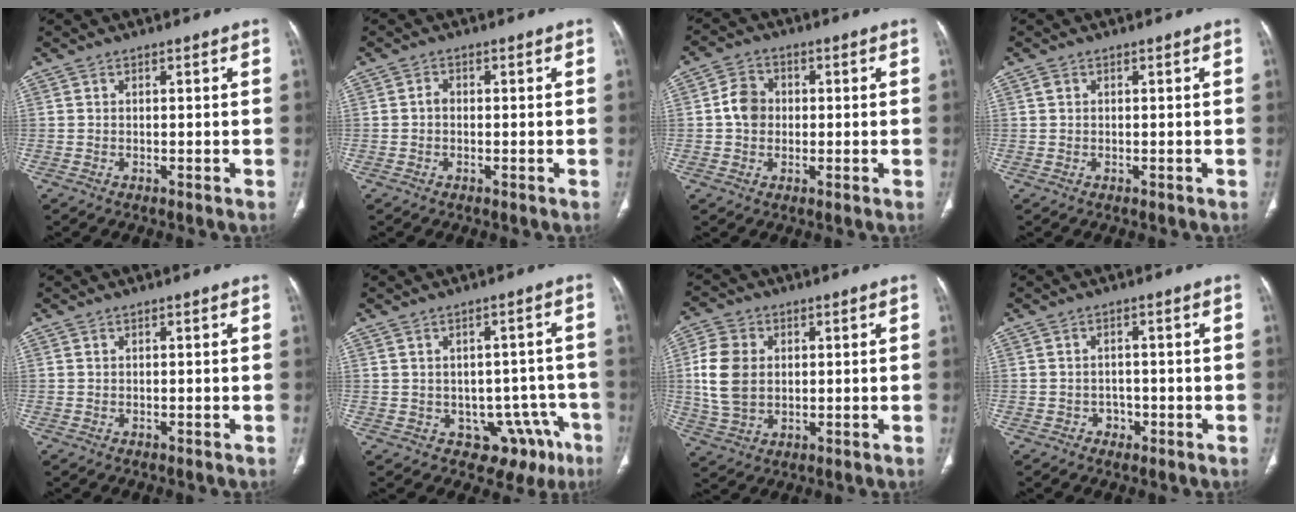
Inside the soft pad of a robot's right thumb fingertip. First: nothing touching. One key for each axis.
{"total": 1.2, "fx": -0.3, "fy": 0.9, "fz": 0.7, "tx": -0.006, "ty": 0.003, "tz": -0.009}
{"total": 5.6, "fx": 0.1, "fy": 4.8, "fz": 3.0, "tx": -0.040, "ty": 0.011, "tz": -0.004}
{"total": 0.8, "fx": 0.2, "fy": 0.7, "fz": 0.4, "tx": -0.006, "ty": 0.003, "tz": 0.004}
{"total": 0.0}
{"total": 11.3, "fx": -4.8, "fy": 8.5, "fz": 5.7, "tx": -0.029, "ty": 0.033, "tz": -0.050}
{"total": 10.4, "fx": 1.2, "fy": 7.7, "fz": 6.8, "tx": -0.135, "ty": -0.002, "tz": 0.027}
{"total": 2.0, "fx": -1.0, "fy": 1.7, "fz": 0.5, "tx": 0.004, "ty": 0.010, "tz": -0.015}